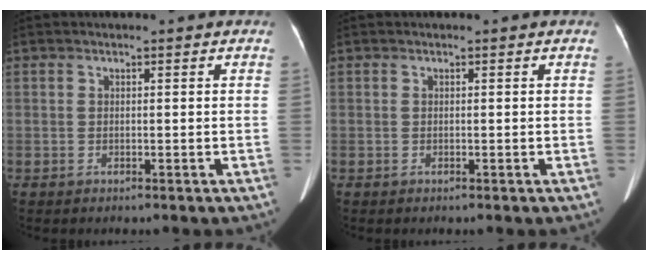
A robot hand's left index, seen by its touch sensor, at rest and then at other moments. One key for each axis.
{"total": 0.0}